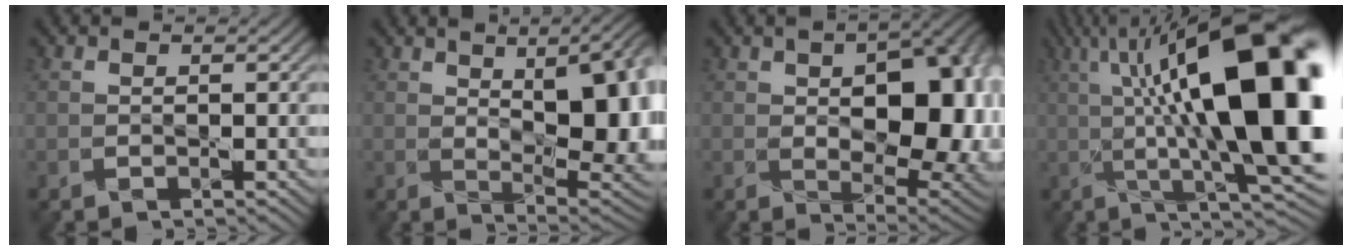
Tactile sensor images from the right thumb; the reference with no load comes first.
{"total": 15.7, "force": [2.3, 7.1, 13.8], "torque": [-0.173, 0.014, 0.046]}
{"total": 16.5, "force": [0.5, 9.6, 13.4], "torque": [-0.156, -0.019, 0.035]}
{"total": 22.1, "force": [3.3, 7.3, 20.7], "torque": [-0.310, 0.036, 0.048]}